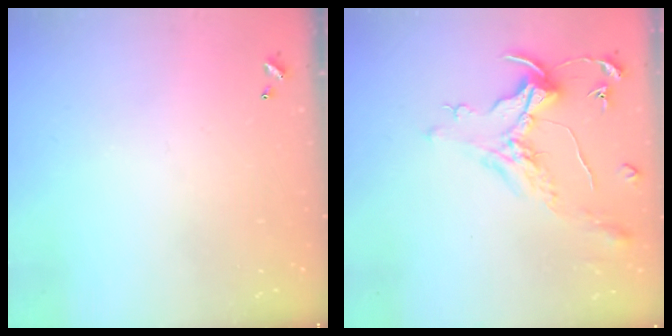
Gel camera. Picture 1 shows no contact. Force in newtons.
{"total": 1.6, "press": 1.4, "slide": 0.7}